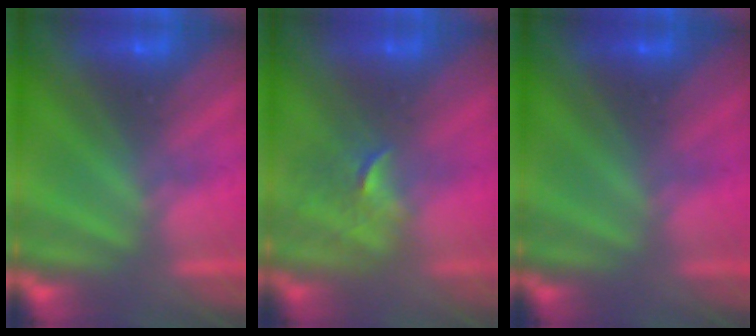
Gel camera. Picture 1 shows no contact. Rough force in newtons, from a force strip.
{"total": 2.5}
{"total": 2.4}